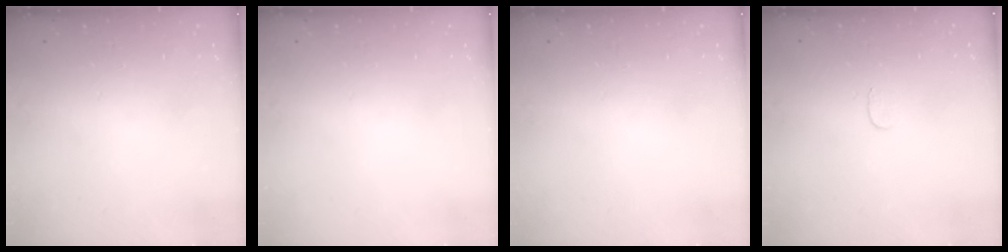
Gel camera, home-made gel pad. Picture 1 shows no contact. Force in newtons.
{"total": 0.0}
{"total": 0.0}
{"total": 3.0, "press": 3.0, "slide": 0.3}